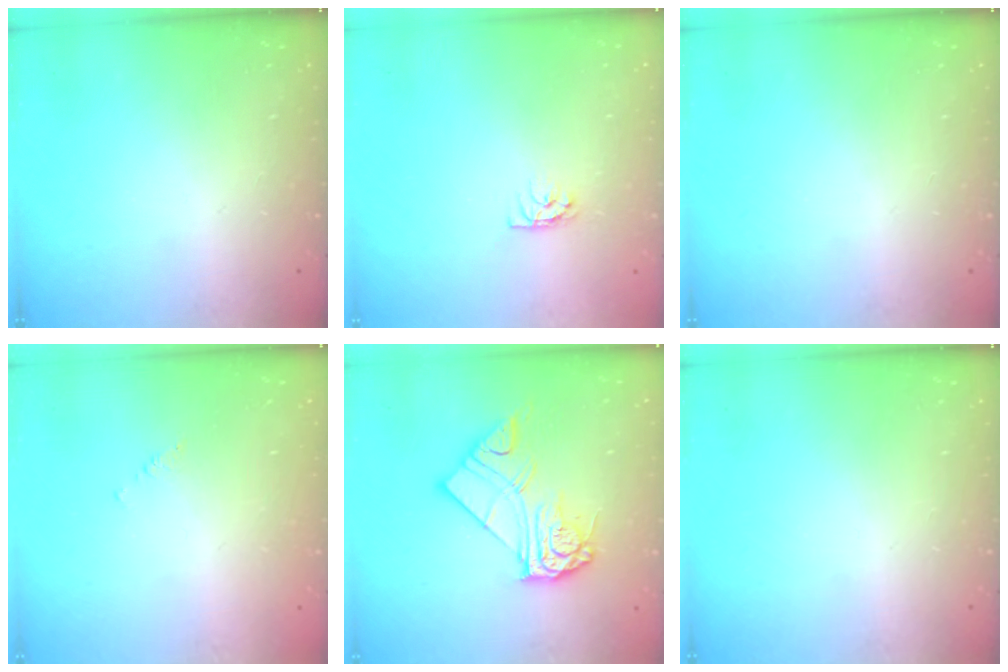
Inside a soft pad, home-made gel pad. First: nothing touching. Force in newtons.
{"total": 3.9, "press": 3.9, "slide": 0.3}
{"total": 0.0}
{"total": 1.2, "press": 1.2, "slide": 0.2}
{"total": 13.7, "press": 13.6, "slide": 1.4}
{"total": 0.0}